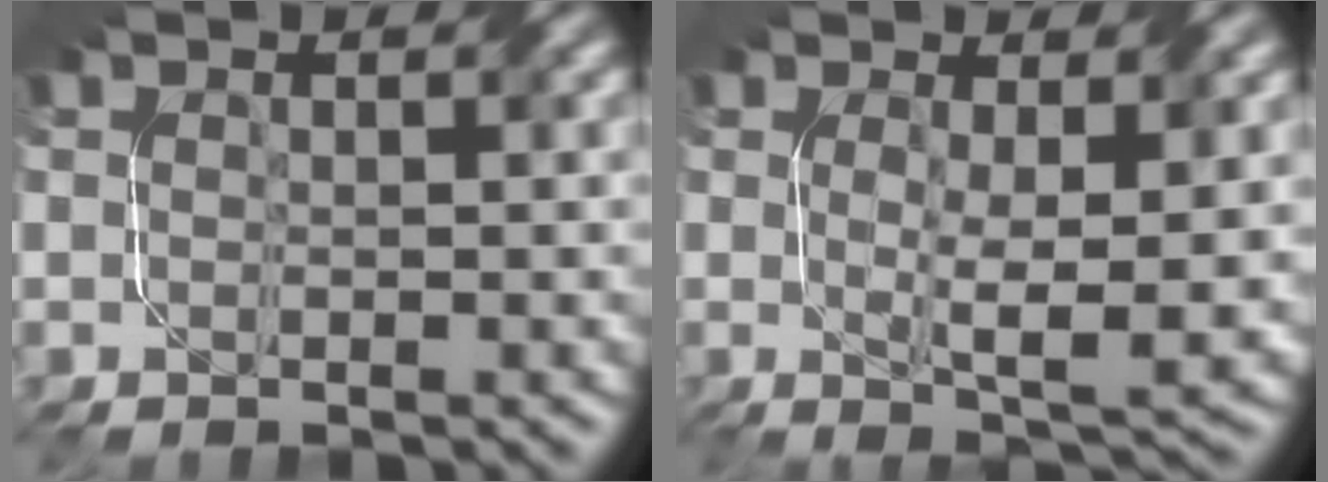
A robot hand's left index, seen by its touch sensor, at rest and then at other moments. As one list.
[{"total": 4.4, "force": [0.5, 0.8, 4.2], "torque": [-0.075, -0.013, 0.013]}]